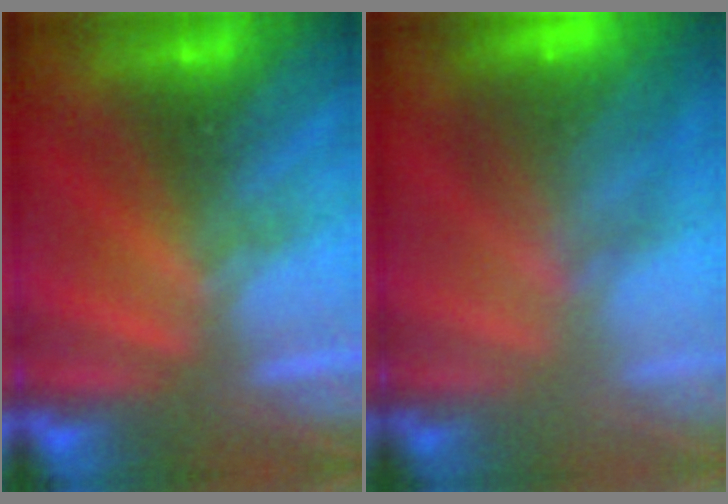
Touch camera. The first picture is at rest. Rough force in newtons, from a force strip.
{"total": 9.6}